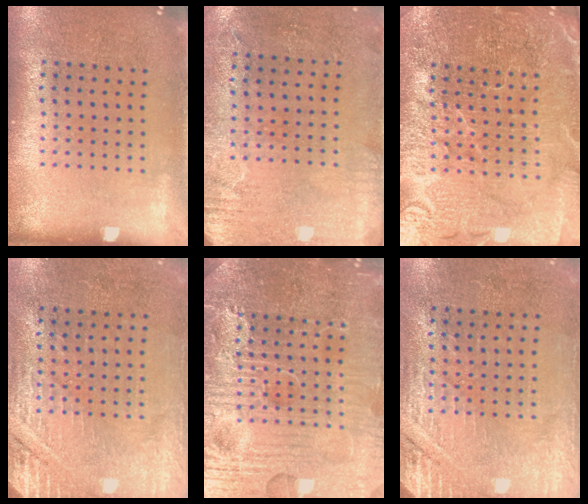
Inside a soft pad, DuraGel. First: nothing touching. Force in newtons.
{"total": 3.0, "press": 2.4, "slide": 1.8}
{"total": 4.5, "press": 4.3, "slide": 1.4}
{"total": 2.8, "press": 2.7, "slide": 0.9}
{"total": 7.2, "press": 7.2, "slide": 0.7}
{"total": 2.8, "press": 2.7, "slide": 0.9}